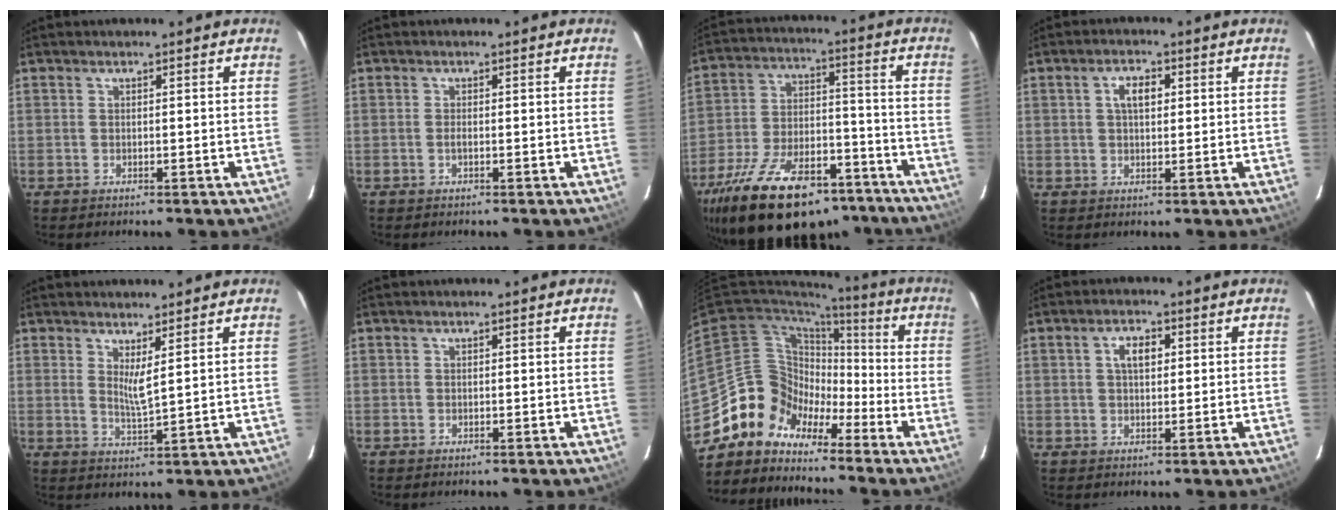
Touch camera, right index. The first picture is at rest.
{"total": 0.6, "force": [-0.2, 0.1, 0.5], "torque": [-0.010, -0.001, -0.005]}
{"total": 26.6, "force": [-19.3, 11.4, 14.4], "torque": [-0.272, -0.007, -0.285]}
{"total": 3.7, "force": [0.8, 1.7, 3.1], "torque": [-0.057, 0.010, 0.016]}
{"total": 3.6, "force": [1.9, 0.1, 3.0], "torque": [-0.055, -0.013, 0.031]}
{"total": 0.0}
{"total": 11.1, "force": [-8.0, 7.6, 1.5], "torque": [-0.037, 0.040, -0.164]}
{"total": 3.8, "force": [1.0, 2.1, 3.1], "torque": [-0.053, 0.011, 0.019]}